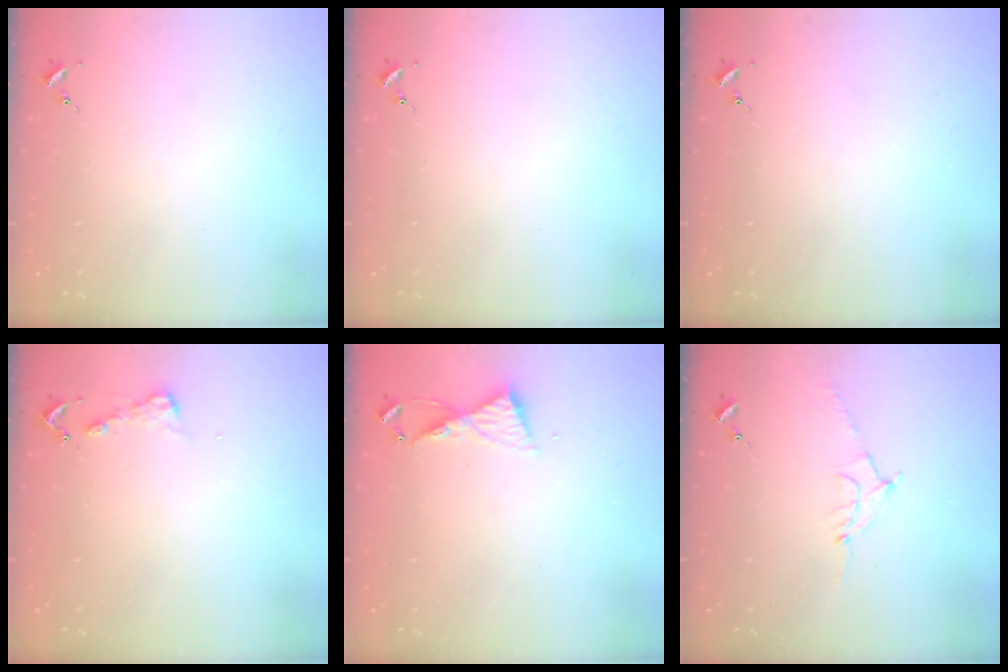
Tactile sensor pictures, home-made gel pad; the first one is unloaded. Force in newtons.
{"total": 0.0}
{"total": 0.0}
{"total": 4.6, "press": 4.6, "slide": 0.4}
{"total": 6.0, "press": 6.0, "slide": 0.6}
{"total": 7.9, "press": 7.9, "slide": 1.0}